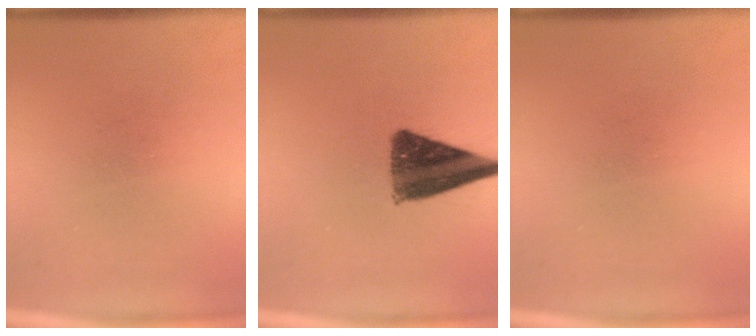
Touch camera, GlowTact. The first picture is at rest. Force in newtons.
{"total": 10.7}
{"total": 0.0}